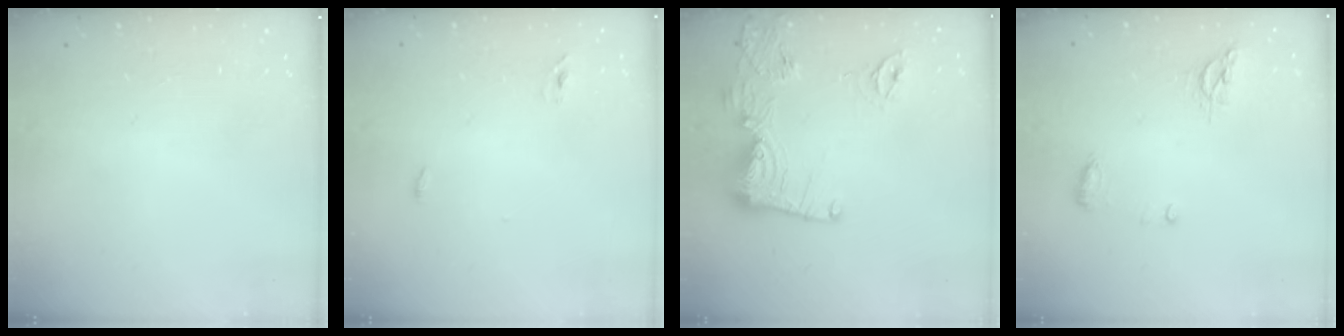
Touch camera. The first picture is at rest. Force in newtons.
{"total": 3.0, "press": 2.8, "slide": 1.1}
{"total": 14.3, "press": 14.2, "slide": 1.4}
{"total": 8.4, "press": 6.9, "slide": 4.9}